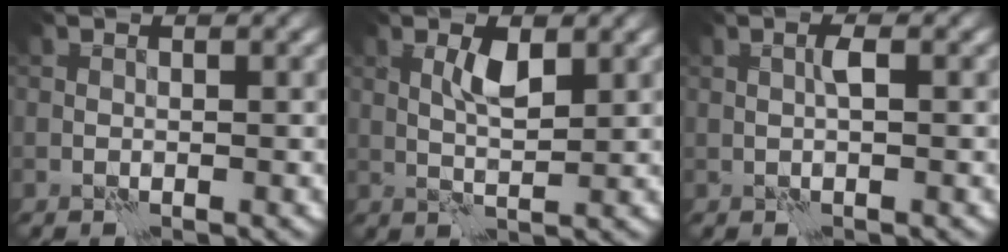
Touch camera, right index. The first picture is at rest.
{"total": 2.3, "force": [1.1, 0.4, 1.9], "torque": [-0.041, -0.001, 0.023]}
{"total": 0.8, "force": [0.2, -0.3, 0.7], "torque": [-0.015, 0.002, 0.006]}